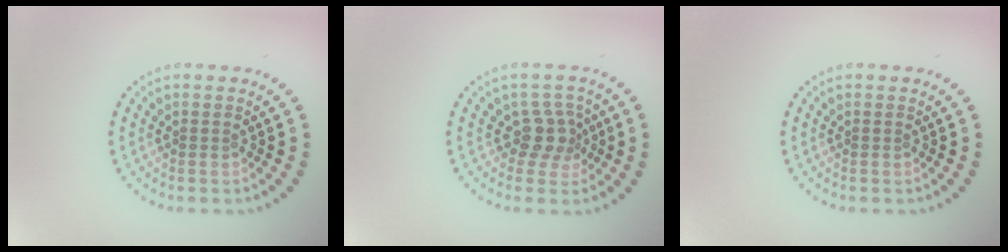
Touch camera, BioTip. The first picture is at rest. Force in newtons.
{"total": 2.7, "press": 2.2, "slide": 1.6}
{"total": 0.0}